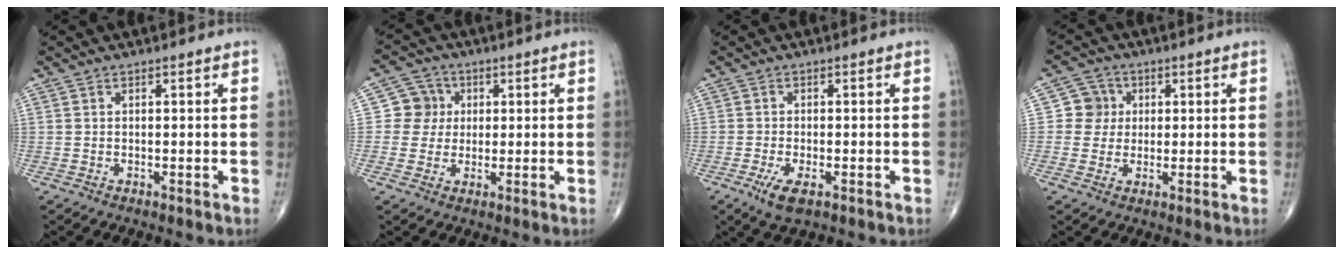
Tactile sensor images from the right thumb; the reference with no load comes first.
{"total": 5.7, "force": [0.8, 5.5, 0.9], "torque": [0.020, 0.008, 0.006]}
{"total": 4.5, "force": [-2.1, 1.8, 3.5], "torque": [-0.068, -0.006, -0.035]}
{"total": 5.0, "force": [0.7, 4.8, 0.8], "torque": [0.020, 0.007, 0.005]}